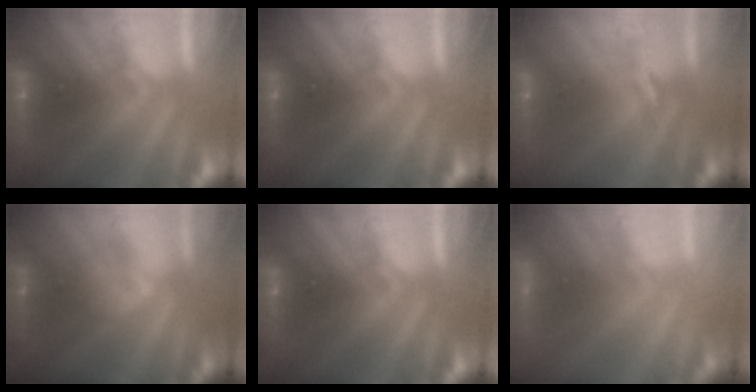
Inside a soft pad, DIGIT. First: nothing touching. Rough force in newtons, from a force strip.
{"total": 0.0}
{"total": 1.0}
{"total": 2.3}
{"total": 0.0}
{"total": 7.6}